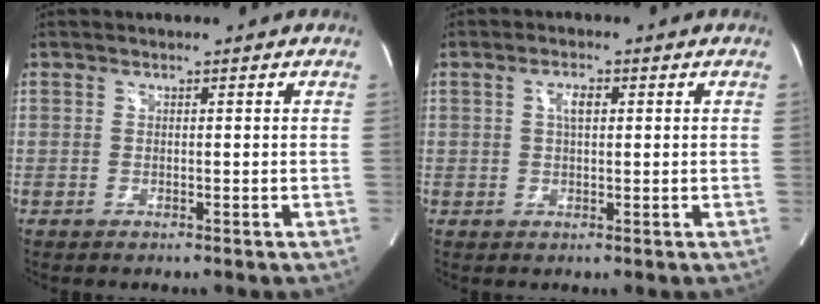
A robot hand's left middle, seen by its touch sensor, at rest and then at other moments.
{"total": 2.4, "force": [0.6, 1.1, 2.1], "torque": [-0.040, 0.004, 0.009]}